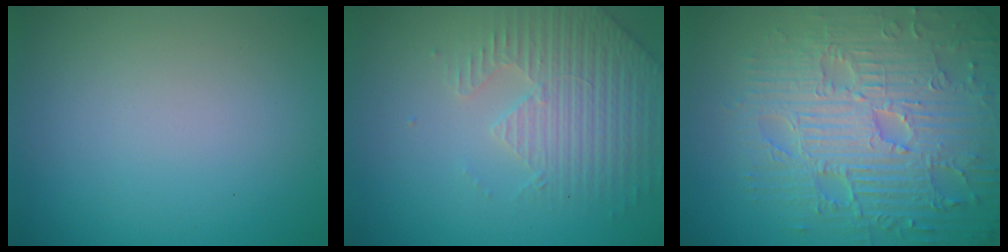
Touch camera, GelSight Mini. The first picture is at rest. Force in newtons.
{"total": 4.4, "press": 4.3, "slide": 1.0}
{"total": 9.6, "press": 6.9, "slide": 6.7}